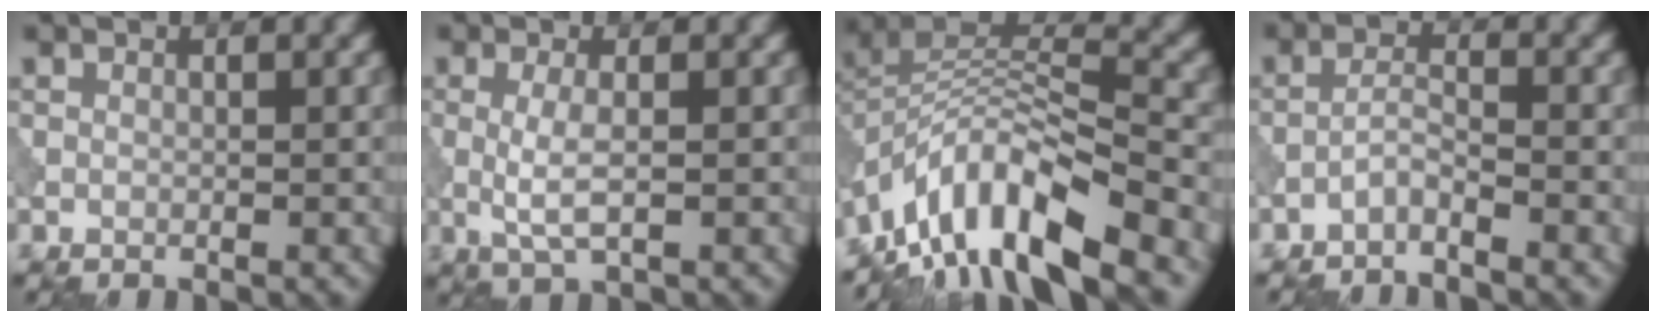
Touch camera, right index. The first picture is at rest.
{"total": 2.8, "force": [-0.1, 0.7, 2.7], "torque": [-0.062, -0.004, -0.002]}
{"total": 11.5, "force": [-7.6, 4.1, 7.5], "torque": [-0.127, 0.016, -0.147]}
{"total": 1.9, "force": [-1.6, 0.1, 1.0], "torque": [-0.019, 0.007, -0.039]}